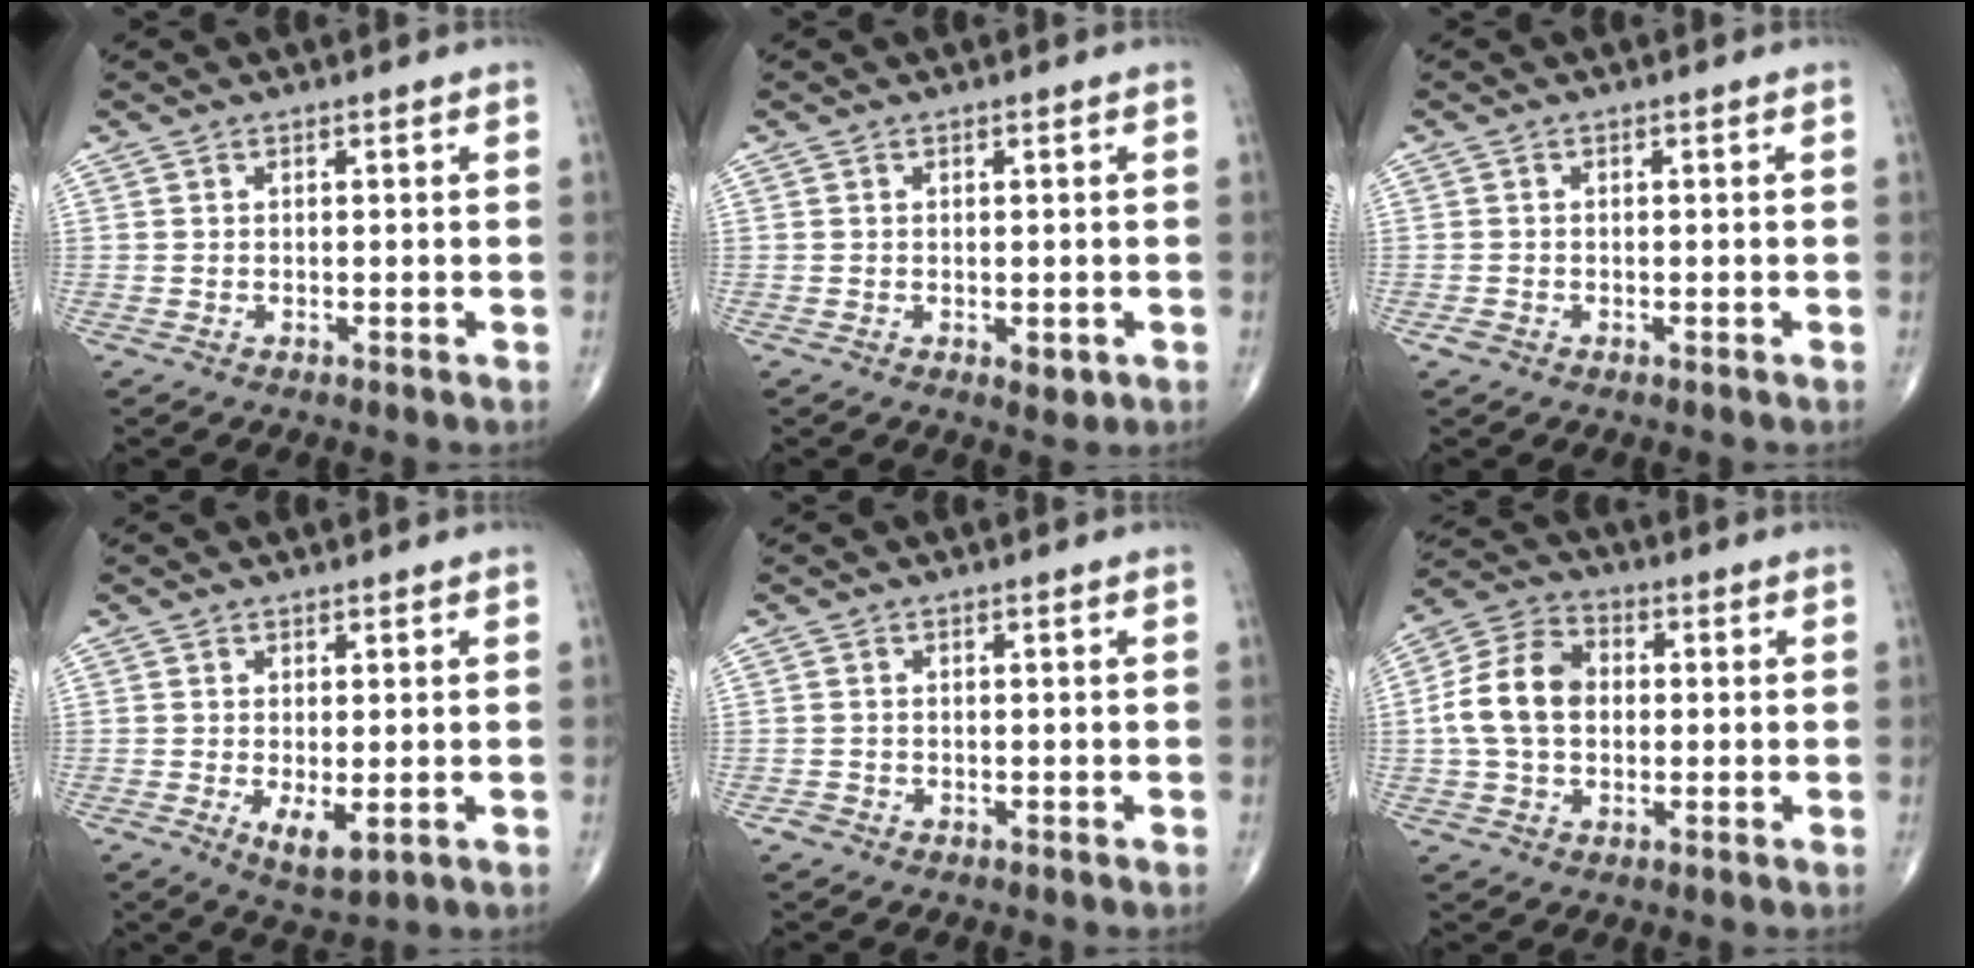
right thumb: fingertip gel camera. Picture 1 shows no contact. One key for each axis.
{"total": 2.2, "fx": -0.6, "fy": 1.1, "fz": 1.8, "tx": -0.019, "ty": -0.004, "tz": -0.004}
{"total": 1.0, "fx": -0.6, "fy": 0.8, "fz": 0.4, "tx": -0.007, "ty": 0.004, "tz": -0.011}
{"total": 4.7, "fx": -1.0, "fy": 1.9, "fz": 4.2, "tx": -0.070, "ty": -0.015, "tz": -0.009}
{"total": 1.0, "fx": -0.6, "fy": 0.8, "fz": 0.1, "tx": 0.004, "ty": 0.005, "tz": -0.014}
{"total": 11.3, "fx": 0.1, "fy": 8.1, "fz": 7.8, "tx": -0.144, "ty": 0.028, "tz": -0.006}